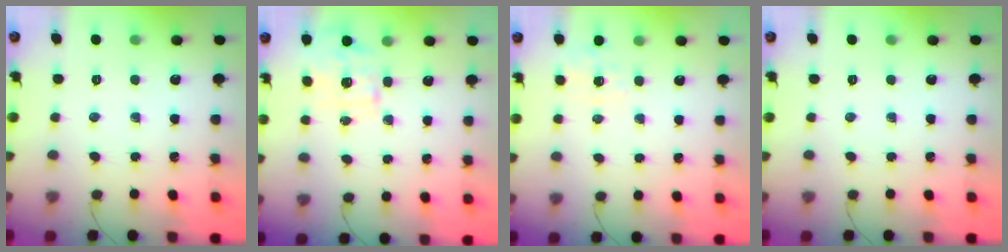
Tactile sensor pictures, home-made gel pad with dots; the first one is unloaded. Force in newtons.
{"total": 1.4, "press": 1.2, "slide": 0.7}
{"total": 2.1, "press": 1.6, "slide": 1.4}
{"total": 0.0}